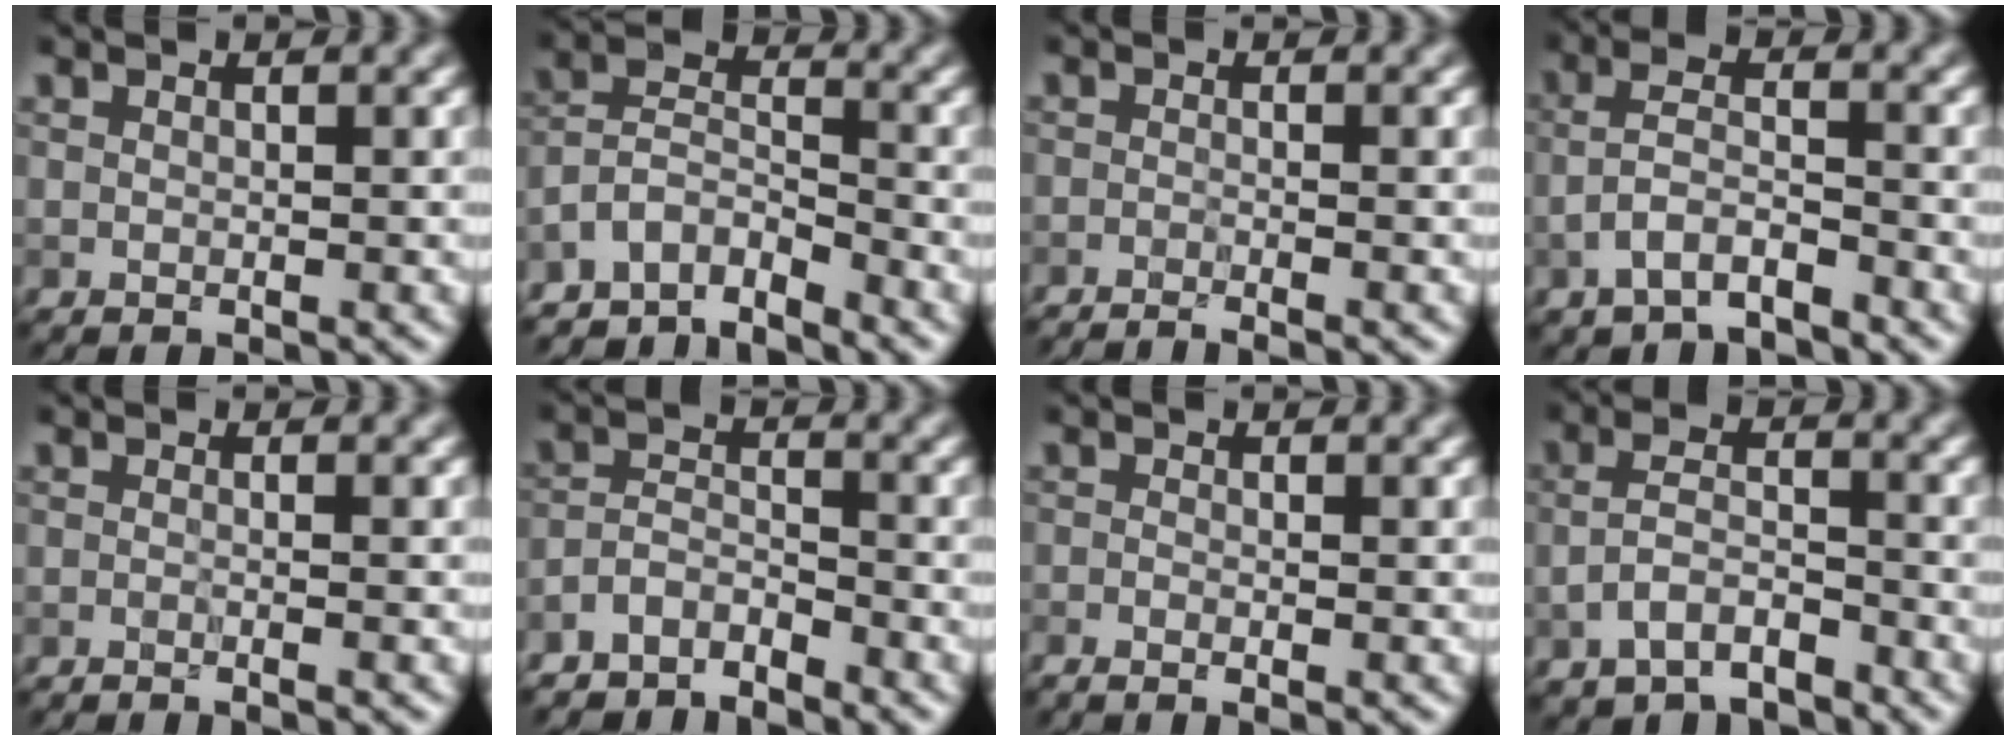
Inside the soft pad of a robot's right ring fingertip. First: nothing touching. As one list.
[{"total": 5.3, "force": [-4.8, 1.5, 1.5], "torque": [-0.025, -0.002, -0.097]}, {"total": 2.8, "force": [-2.1, 0.5, 1.7], "torque": [-0.021, 0.002, -0.035]}, {"total": 3.6, "force": [-2.3, 1.3, 2.5], "torque": [-0.055, 0.006, -0.052]}, {"total": 1.8, "force": [-0.7, 0.7, 1.5], "torque": [-0.002, -0.005, -0.027]}, {"total": 3.6, "force": [-3.3, 1.0, 1.1], "torque": [-0.022, -0.002, -0.075]}, {"total": 1.8, "force": [-1.1, 0.5, 1.4], "torque": [-0.033, -0.009, -0.021]}, {"total": 4.2, "force": [-2.5, 2.0, 2.7], "torque": [-0.053, 0.004, -0.058]}]